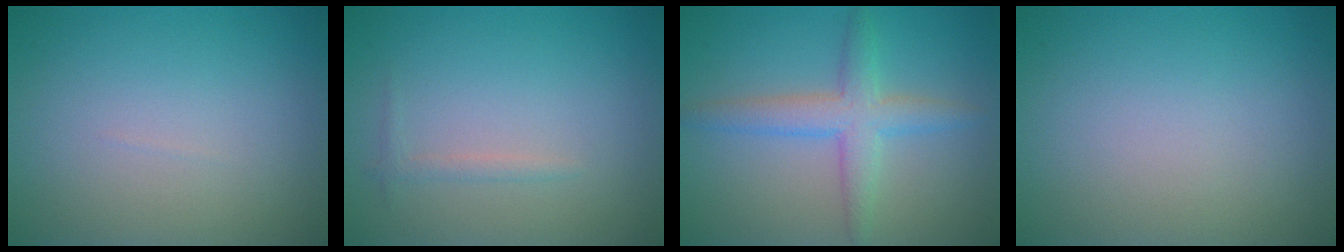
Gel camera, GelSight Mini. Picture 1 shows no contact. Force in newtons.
{"total": 0.9, "press": 0.9, "slide": 0.1}
{"total": 3.8, "press": 3.8, "slide": 0.1}
{"total": 0.0}